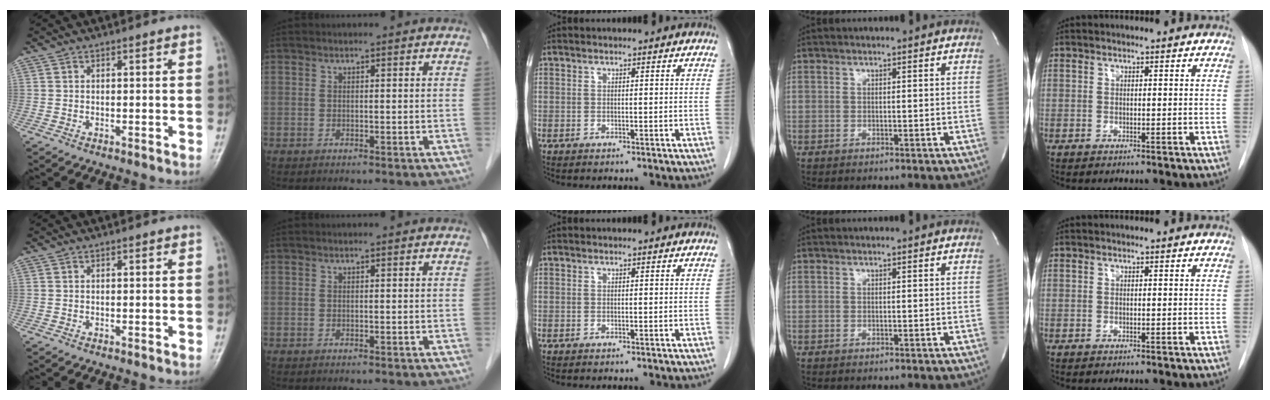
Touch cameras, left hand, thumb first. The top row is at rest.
{}